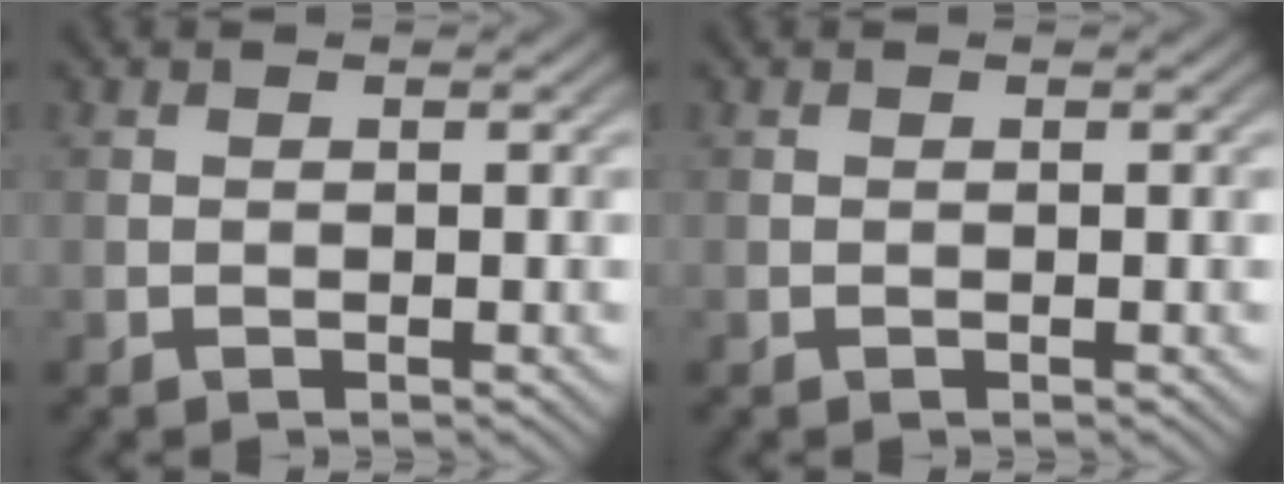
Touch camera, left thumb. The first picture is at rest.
{"total": 0.0}